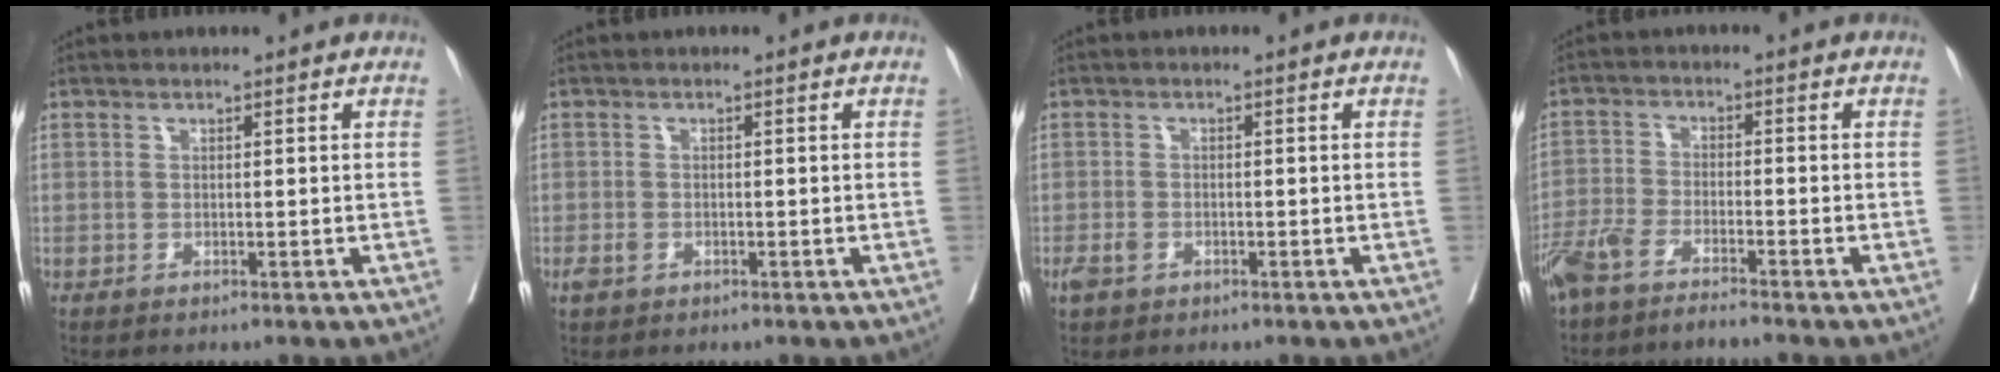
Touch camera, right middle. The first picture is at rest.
{"total": 1.5, "force": [-0.7, 1.0, 0.8], "torque": [-0.016, 0.002, -0.011]}
{"total": 2.1, "force": [-1.1, 1.4, 1.1], "torque": [-0.023, 0.002, -0.017]}
{"total": 5.8, "force": [-4.8, 0.8, 3.2], "torque": [-0.063, -0.008, -0.095]}